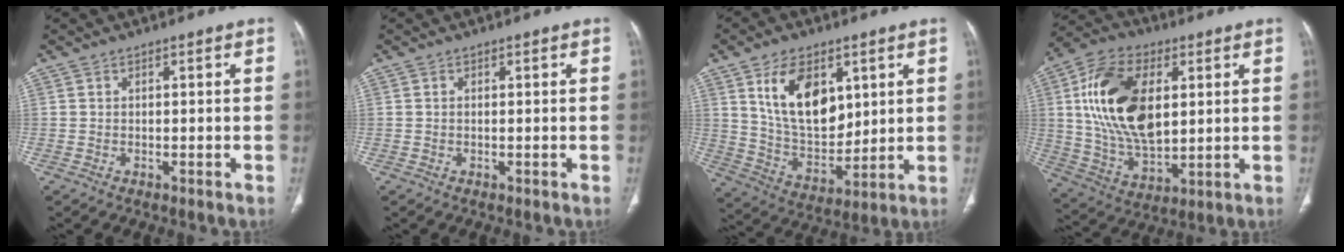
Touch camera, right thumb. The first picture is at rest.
{"total": 0.0}
{"total": 15.9, "force": [6.2, 9.5, 11.1], "torque": [-0.155, -0.038, 0.130]}
{"total": 20.6, "force": [4.2, 11.9, 16.3], "torque": [-0.288, -0.009, 0.081]}